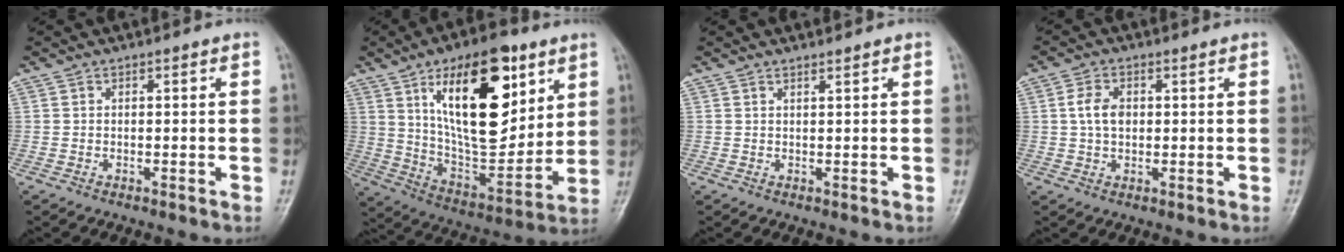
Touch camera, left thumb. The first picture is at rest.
{"total": 24.0, "force": [9.8, 11.0, 18.9], "torque": [-0.253, -0.048, 0.168]}
{"total": 0.7, "force": [0.6, -0.1, 0.2], "torque": [-0.006, -0.007, 0.012]}
{"total": 4.4, "force": [0.7, 2.9, 3.2], "torque": [-0.060, 0.004, 0.009]}